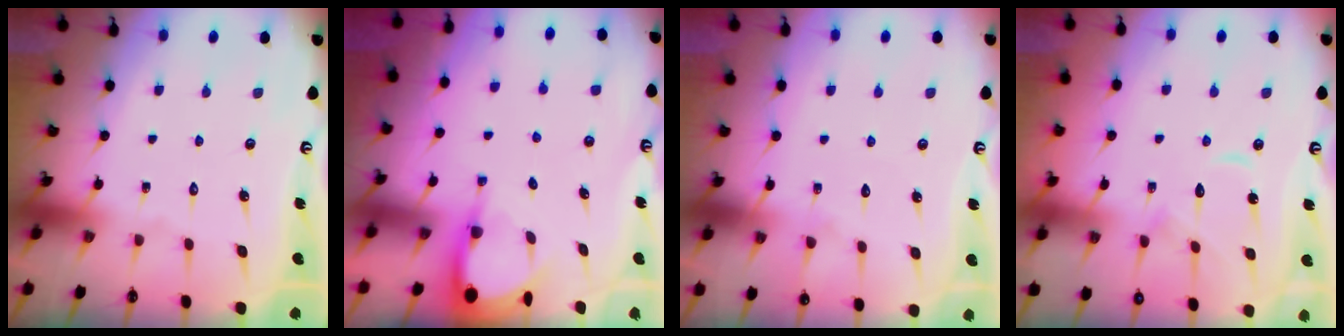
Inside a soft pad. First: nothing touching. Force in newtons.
{"total": 3.4, "press": 3.4, "slide": 0.2}
{"total": 5.2, "press": 5.2, "slide": 0.6}
{"total": 8.7, "press": 8.6, "slide": 0.2}